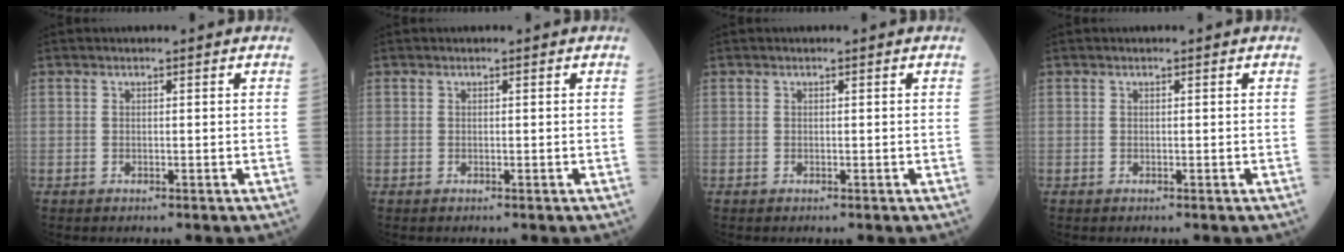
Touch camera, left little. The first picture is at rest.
{"total": 0.0}
{"total": 0.0}
{"total": 0.0}